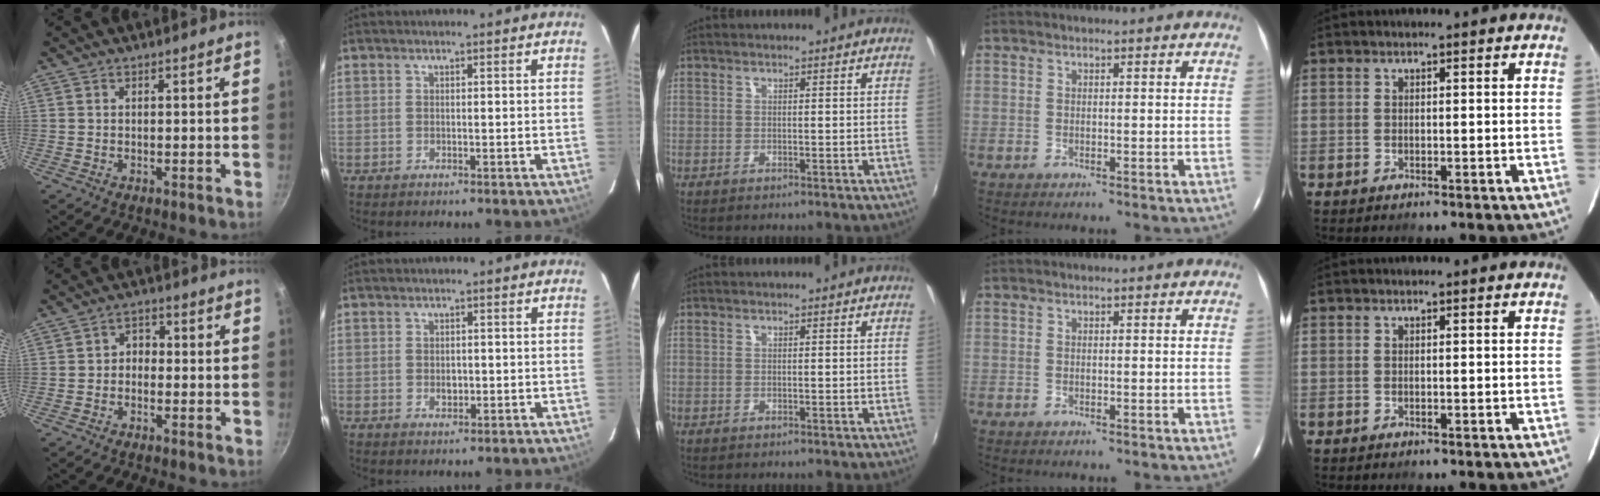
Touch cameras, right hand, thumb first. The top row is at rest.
{"thumb": {"total": 2.9, "force": [-0.9, 2.3, 1.5], "torque": [-0.010, 0.016, -0.024]}, "index": {"total": 2.2, "force": [-0.3, 1.7, 1.3], "torque": [-0.020, 0.000, -0.003]}}